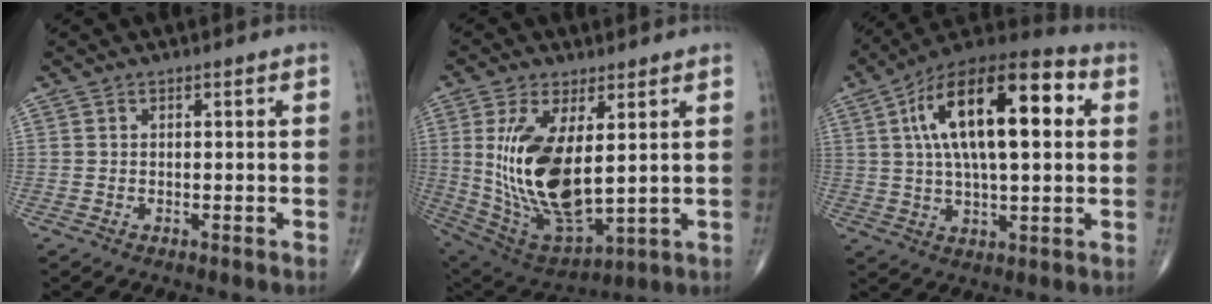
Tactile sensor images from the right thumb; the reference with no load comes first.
{"total": 18.5, "force": [2.6, 8.3, 16.3], "torque": [-0.318, -0.025, 0.071]}
{"total": 22.2, "force": [5.2, 9.1, 19.6], "torque": [-0.322, 0.018, 0.076]}